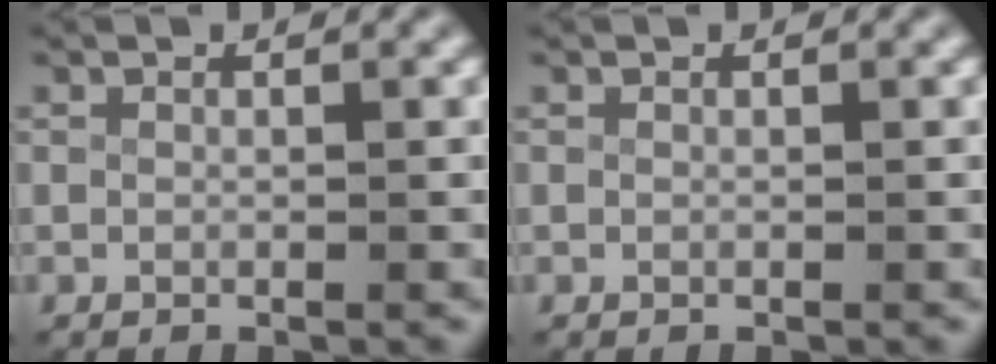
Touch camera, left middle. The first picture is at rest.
{"total": 0.0}